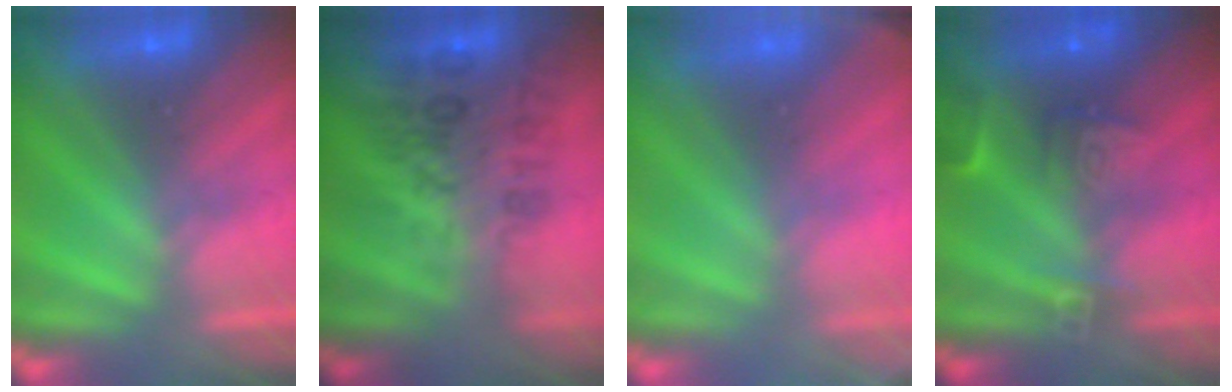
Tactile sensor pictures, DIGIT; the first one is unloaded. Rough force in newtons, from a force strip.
{"total": 2.7}
{"total": 3.4}
{"total": 2.4}